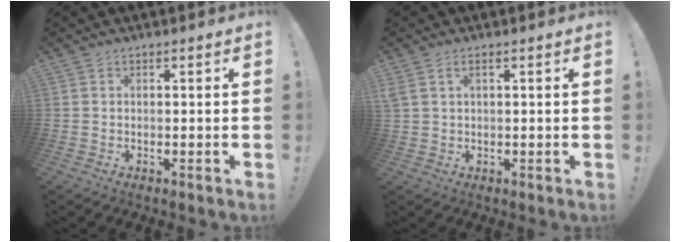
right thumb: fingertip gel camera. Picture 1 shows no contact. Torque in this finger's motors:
{"motor_torque": [-0.11, 0.03, -0.31, 0.22, 0.06]}